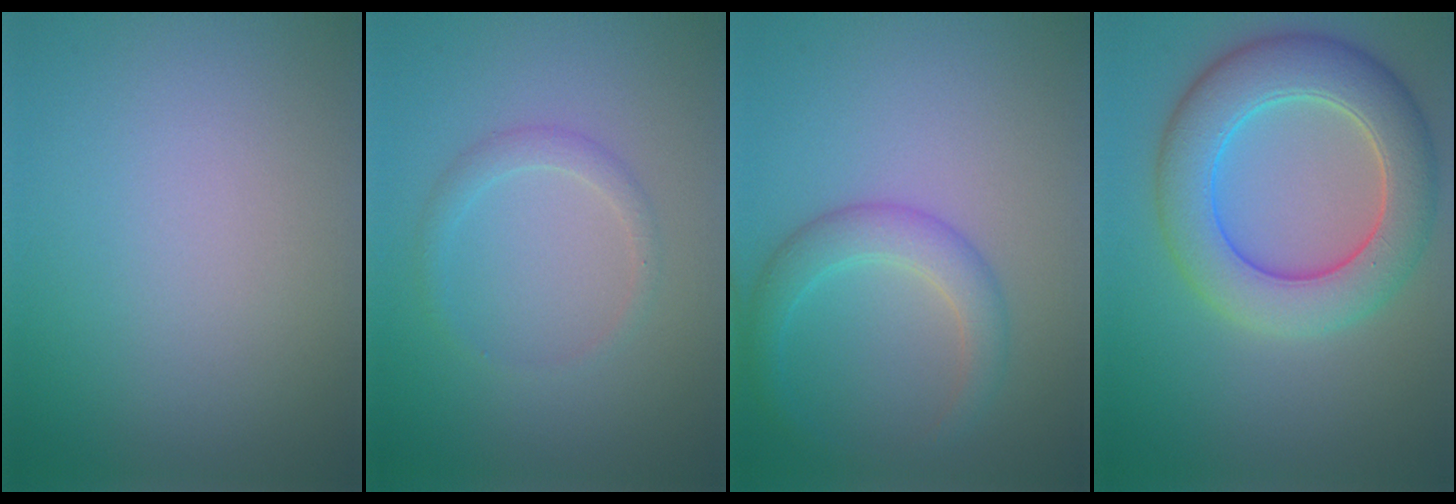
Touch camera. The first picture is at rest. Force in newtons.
{"total": 1.5, "press": 1.4, "slide": 0.0}
{"total": 3.0, "press": 3.0, "slide": 0.2}
{"total": 7.9, "press": 7.9, "slide": 0.4}